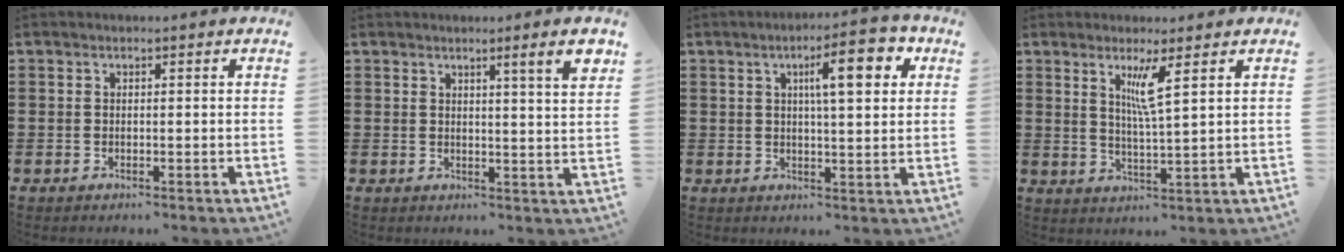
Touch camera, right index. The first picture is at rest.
{"total": 3.8, "force": [2.2, -0.7, 3.0], "torque": [-0.048, -0.011, 0.032]}
{"total": 8.5, "force": [3.0, 2.1, 7.6], "torque": [-0.122, -0.003, 0.042]}
{"total": 4.6, "force": [2.4, -0.1, 3.9], "torque": [-0.076, -0.006, 0.036]}